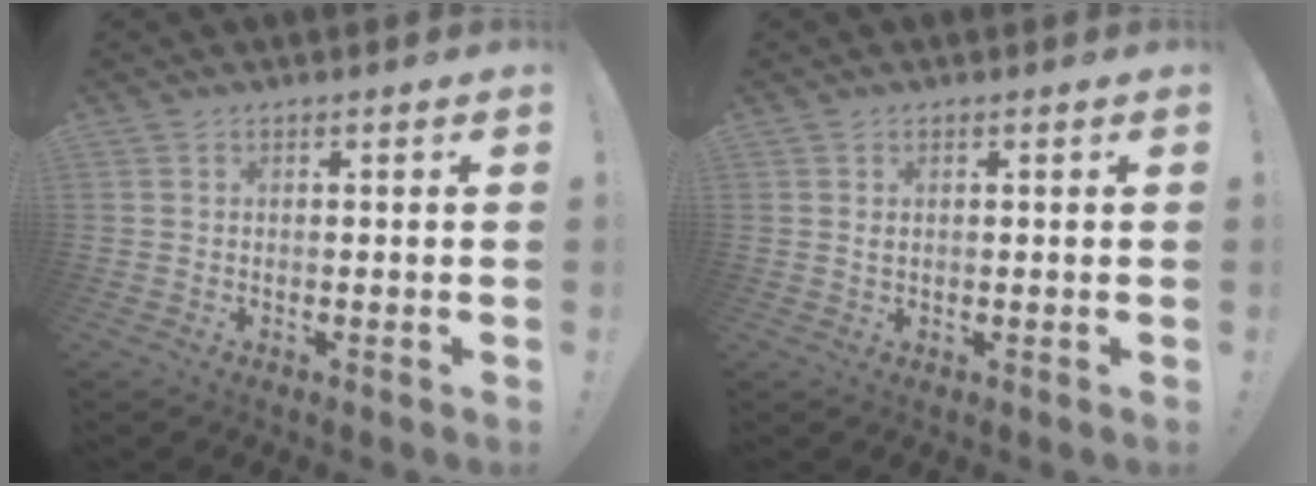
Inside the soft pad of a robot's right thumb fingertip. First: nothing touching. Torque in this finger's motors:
{"motor_torque": [-0.01, -0.05, -0.33, 0.28, 0.07]}